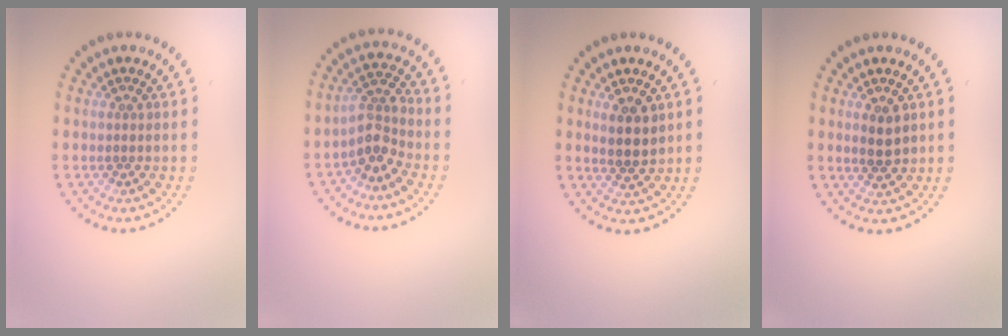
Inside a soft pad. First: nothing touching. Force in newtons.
{"total": 2.8, "press": 2.2, "slide": 1.7}
{"total": 2.6, "press": 2.3, "slide": 1.1}
{"total": 2.2, "press": 2.1, "slide": 0.4}